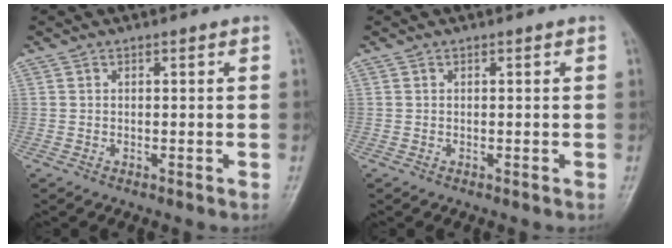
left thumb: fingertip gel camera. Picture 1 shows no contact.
{"total": 0.0}